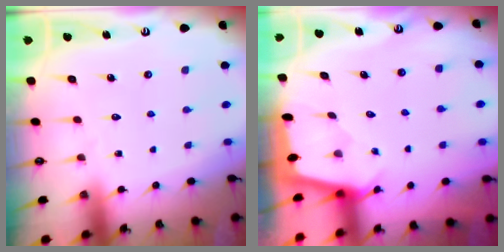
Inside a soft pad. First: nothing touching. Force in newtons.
{"total": 1.9, "press": 1.9, "slide": 0.1}